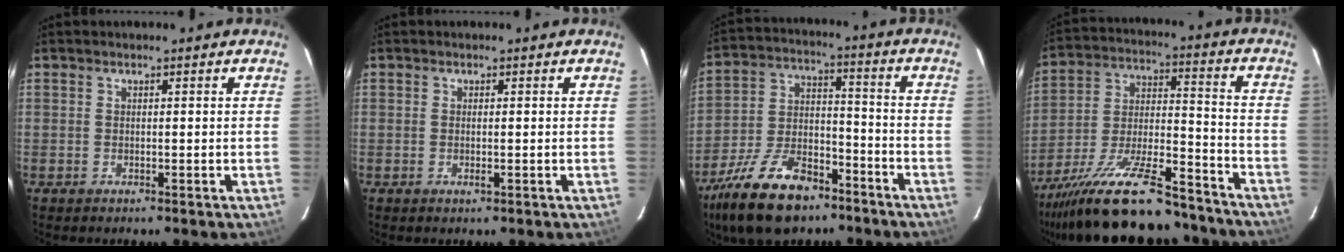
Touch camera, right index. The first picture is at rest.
{"total": 1.1, "force": [-0.2, -0.2, 1.0], "torque": [-0.018, -0.001, -0.004]}
{"total": 18.3, "force": [-12.5, 8.8, 10.0], "torque": [-0.217, -0.006, -0.214]}
{"total": 24.9, "force": [-20.2, 6.4, 13.2], "torque": [-0.243, -0.028, -0.308]}